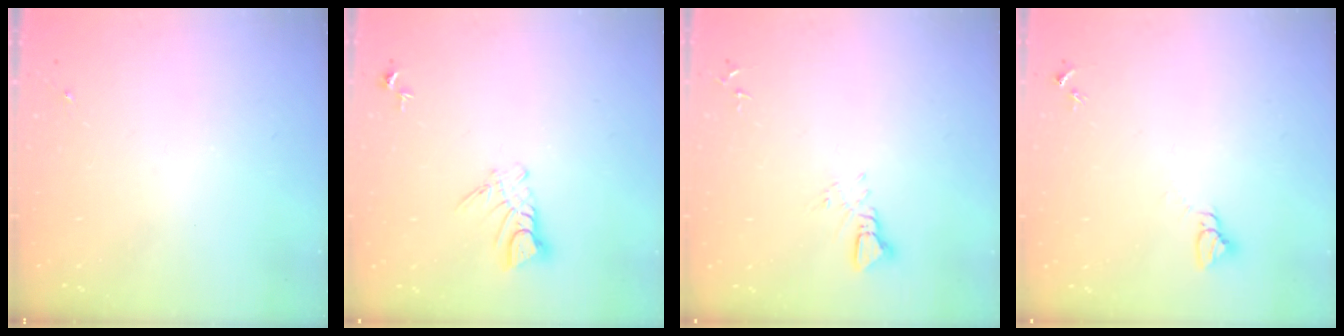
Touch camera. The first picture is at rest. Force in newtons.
{"total": 6.6, "press": 6.5, "slide": 0.6}
{"total": 3.3, "press": 3.3, "slide": 0.2}
{"total": 2.8, "press": 2.8, "slide": 0.1}